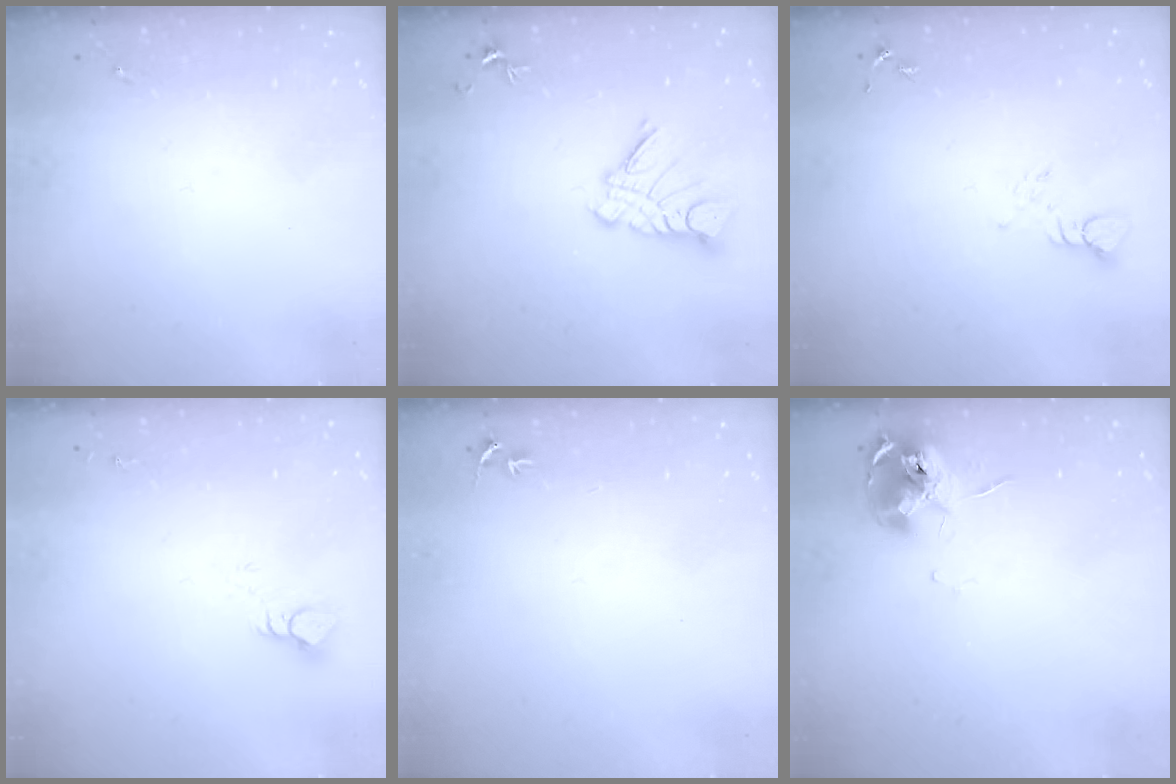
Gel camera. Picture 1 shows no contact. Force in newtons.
{"total": 11.1, "press": 11.0, "slide": 1.1}
{"total": 3.8, "press": 3.7, "slide": 0.4}
{"total": 4.5, "press": 4.5, "slide": 0.2}
{"total": 2.7, "press": 2.7, "slide": 0.3}
{"total": 12.0, "press": 11.9, "slide": 1.3}